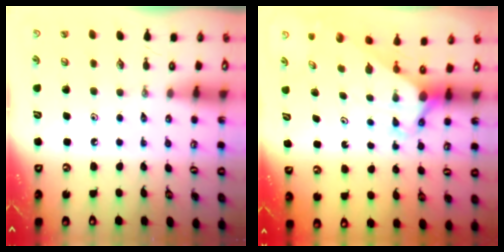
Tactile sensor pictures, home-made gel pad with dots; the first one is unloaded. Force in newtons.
{"total": 2.9, "press": 2.9, "slide": 0.2}